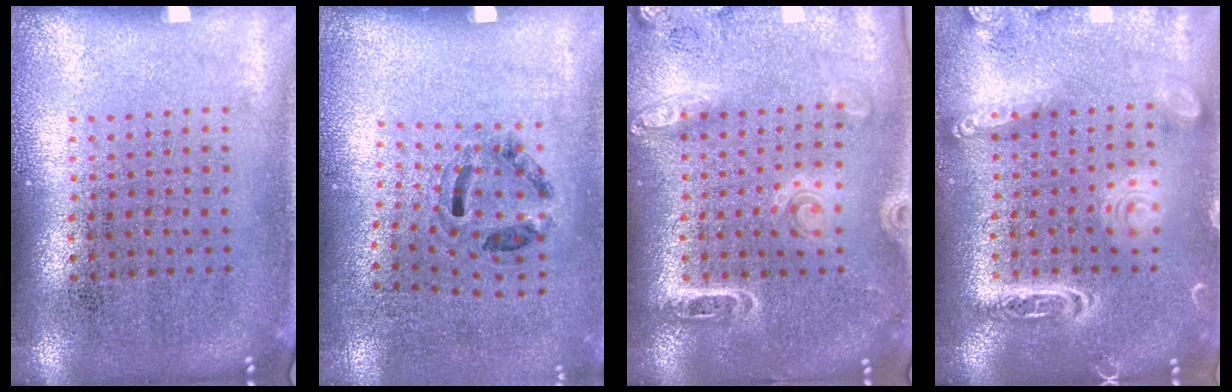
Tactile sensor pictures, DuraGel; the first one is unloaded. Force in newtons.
{"total": 1.2, "press": 0.7, "slide": 0.9}
{"total": 1.8, "press": 1.7, "slide": 0.4}
{"total": 2.1, "press": 2.1, "slide": 0.1}